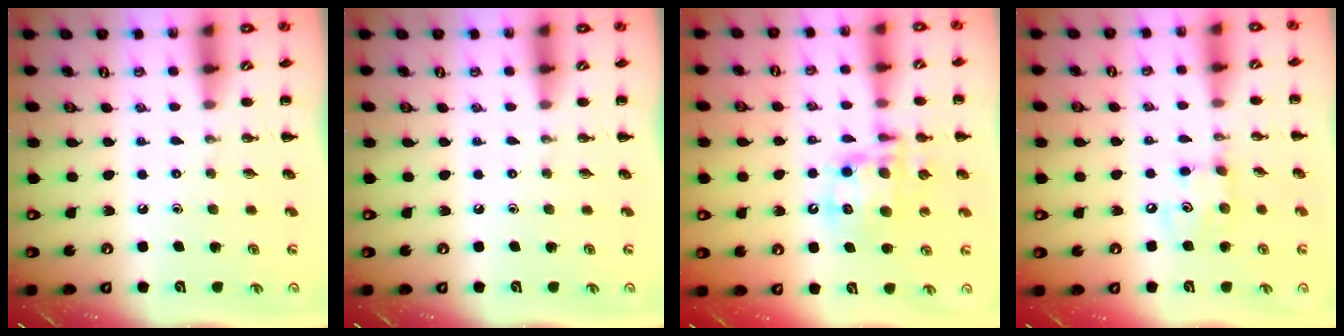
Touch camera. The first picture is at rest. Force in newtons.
{"total": 0.0}
{"total": 12.7, "press": 12.4, "slide": 2.9}
{"total": 6.3, "press": 6.3, "slide": 0.6}